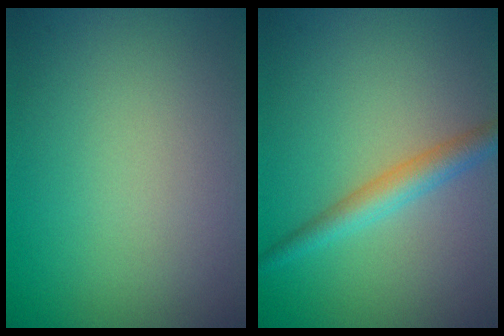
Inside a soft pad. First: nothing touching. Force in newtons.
{"total": 2.9, "press": 2.9, "slide": 0.1}